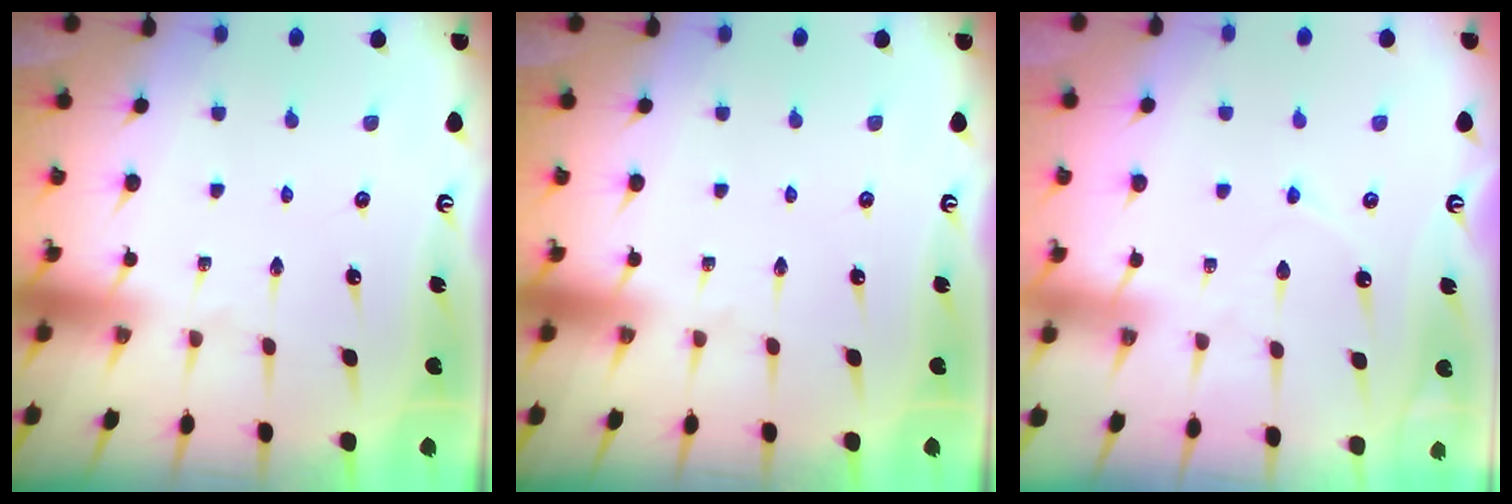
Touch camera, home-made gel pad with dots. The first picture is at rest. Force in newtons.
{"total": 0.0}
{"total": 3.8, "press": 3.8, "slide": 0.2}